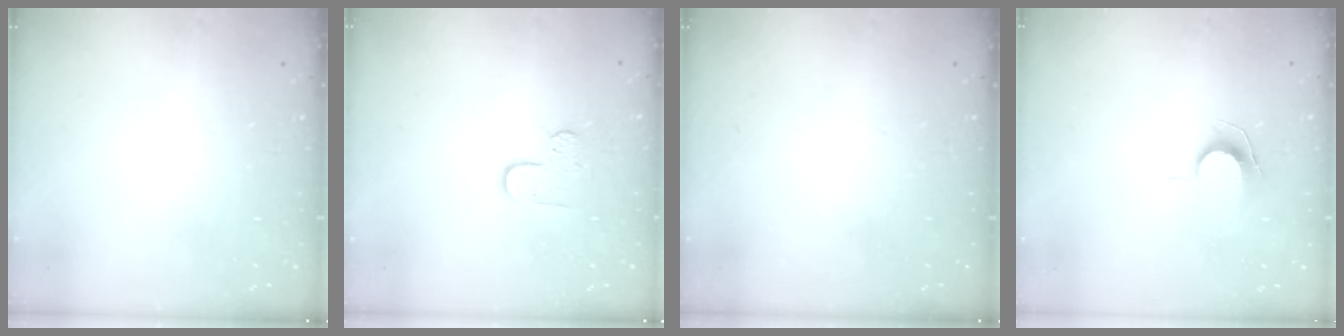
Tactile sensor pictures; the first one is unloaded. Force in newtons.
{"total": 5.5, "press": 5.5, "slide": 0.4}
{"total": 0.0}
{"total": 6.9, "press": 6.8, "slide": 0.7}